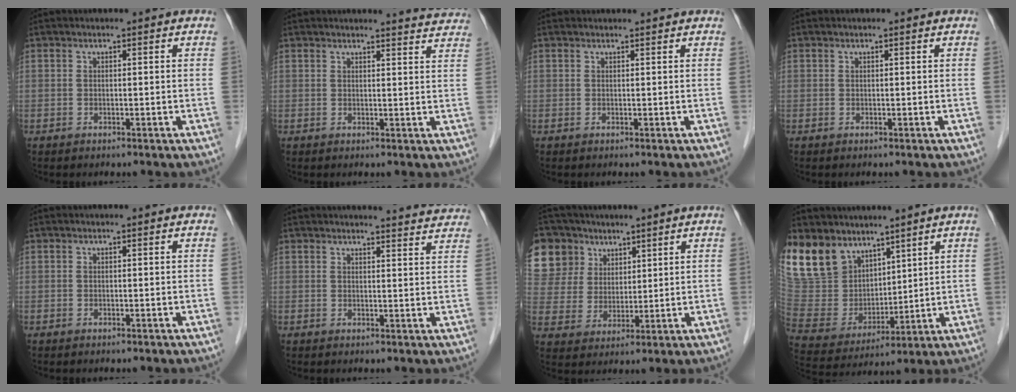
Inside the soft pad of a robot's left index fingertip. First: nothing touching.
{"total": 6.4, "force": [6.4, 0.2, 0.7], "torque": [-0.005, -0.016, 0.051]}
{"total": 1.6, "force": [1.6, 0.1, 0.1], "torque": [-0.007, 0.013, 0.023]}
{"total": 0.0}
{"total": 0.0}
{"total": 10.4, "force": [10.2, 0.7, 1.8], "torque": [-0.005, -0.014, 0.097]}
{"total": 17.7, "force": [10.0, 13.8, 5.0], "torque": [-0.166, 0.061, 0.209]}
{"total": 14.4, "force": [10.4, 9.0, 4.1], "torque": [-0.114, 0.016, 0.221]}